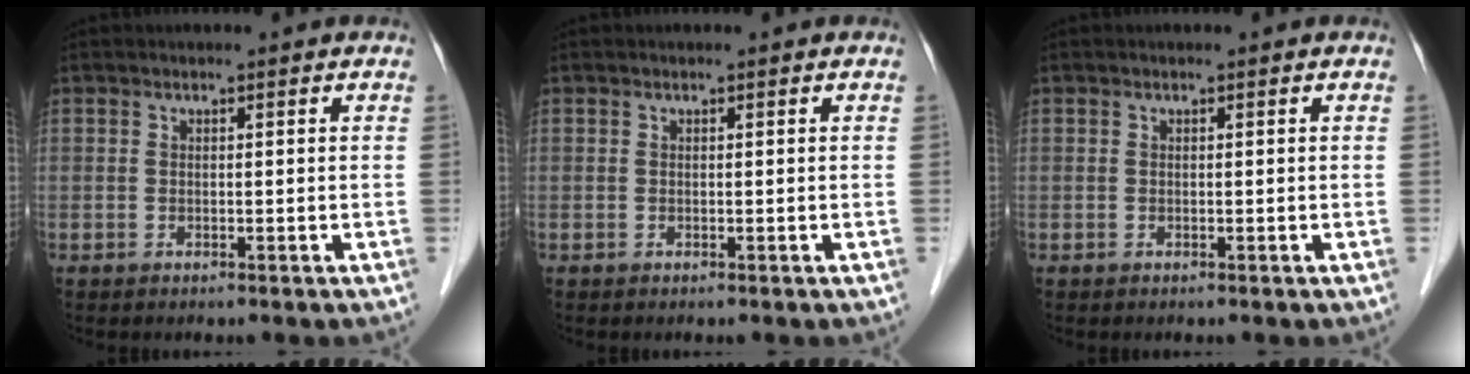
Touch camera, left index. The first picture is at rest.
{"total": 0.0}
{"total": 0.0}